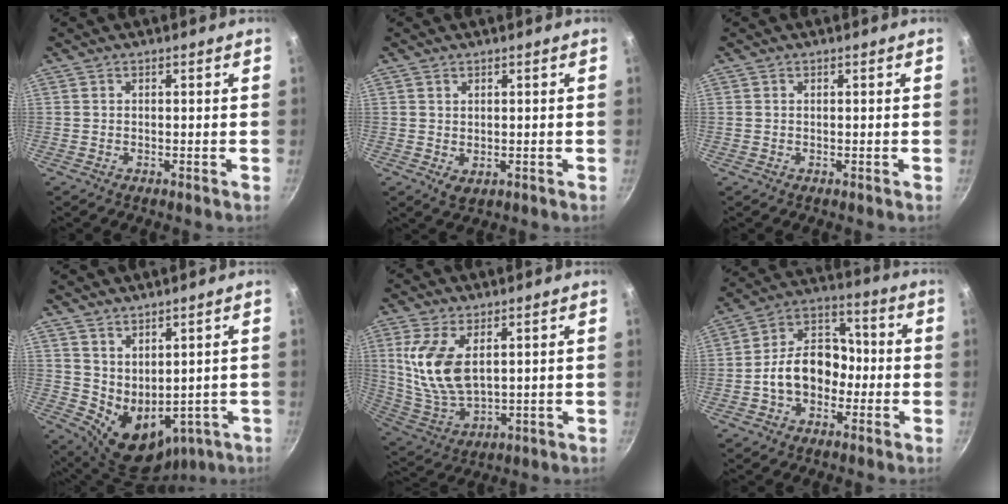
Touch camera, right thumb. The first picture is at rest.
{"total": 2.1, "force": [0.5, 1.6, 1.3], "torque": [-0.016, -0.008, 0.012]}
{"total": 0.0}
{"total": 10.3, "force": [2.3, 7.1, 7.1], "torque": [-0.094, -0.025, 0.073]}
{"total": 12.5, "force": [3.6, 6.5, 10.0], "torque": [-0.196, -0.025, 0.084]}
{"total": 12.9, "force": [-2.4, 9.6, 8.4], "torque": [-0.090, 0.047, -0.055]}